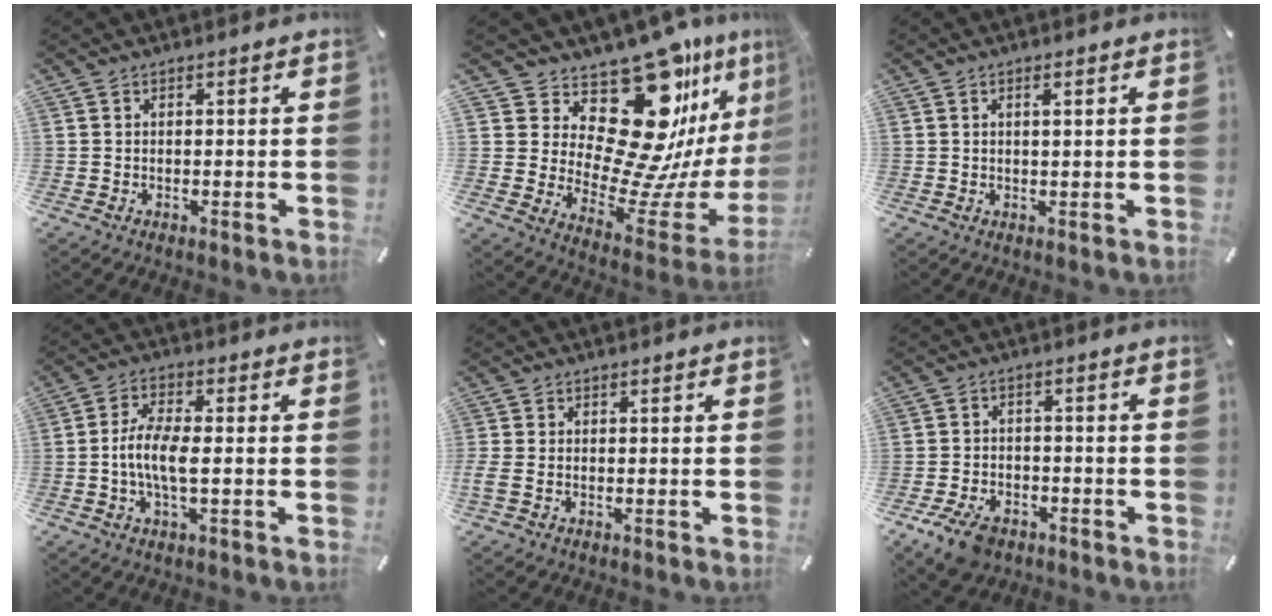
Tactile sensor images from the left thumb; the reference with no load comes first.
{"total": 24.5, "force": [15.3, 10.6, 16.0], "torque": [-0.223, -0.166, 0.270]}
{"total": 1.5, "force": [0.5, 0.2, 1.4], "torque": [-0.028, 0.001, 0.007]}
{"total": 7.6, "force": [-1.0, 2.5, 7.1], "torque": [-0.150, -0.003, -0.024]}
{"total": 2.0, "force": [-0.6, 0.8, 1.7], "torque": [-0.034, -0.001, -0.011]}
{"total": 7.3, "force": [-4.5, 4.4, 3.7], "torque": [-0.077, 0.020, -0.082]}